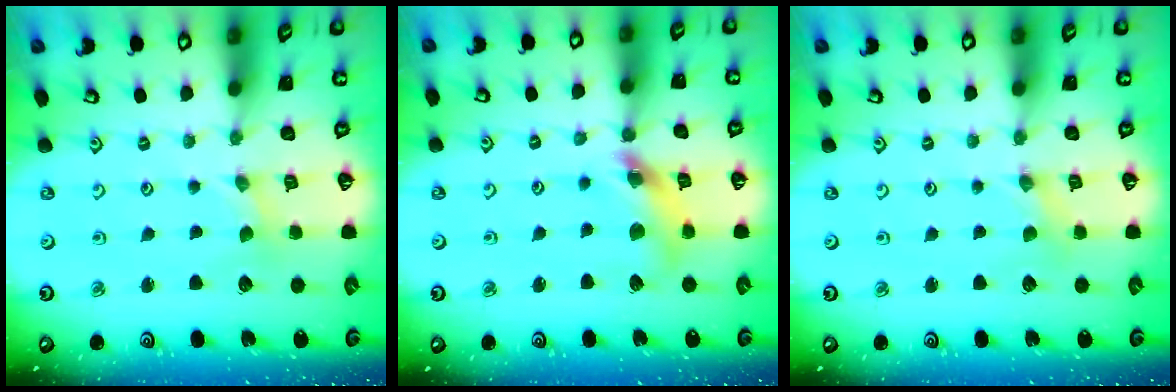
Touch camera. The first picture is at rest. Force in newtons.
{"total": 11.9, "press": 11.8, "slide": 1.5}
{"total": 0.0}